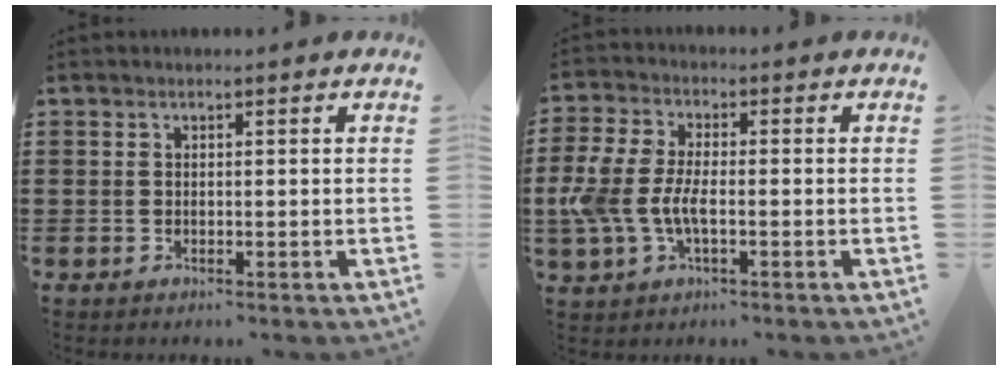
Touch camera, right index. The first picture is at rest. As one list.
[{"total": 6.5, "force": [-1.6, 3.4, 5.3], "torque": [-0.142, -0.007, -0.040]}]